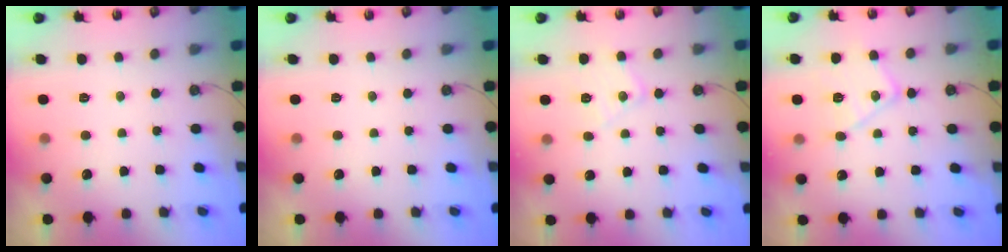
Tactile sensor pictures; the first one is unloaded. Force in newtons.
{"total": 0.0}
{"total": 8.6, "press": 8.6, "slide": 0.6}
{"total": 13.6, "press": 13.6, "slide": 0.9}